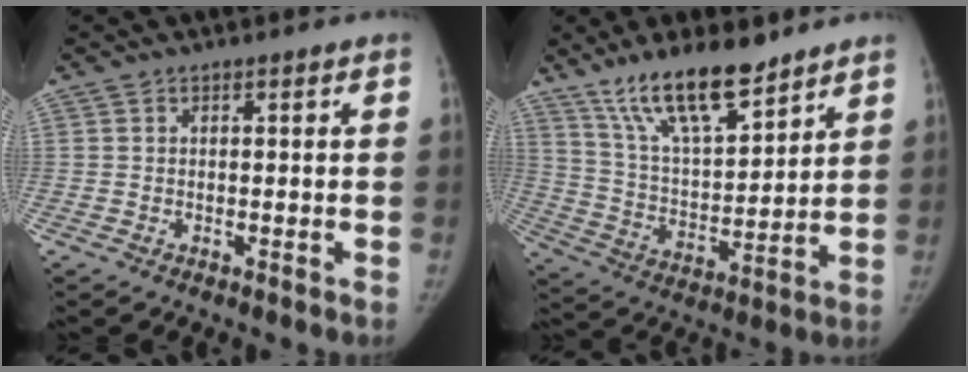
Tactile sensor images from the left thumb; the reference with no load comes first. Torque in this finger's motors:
{"motor_torque": [0.29, 0.23, 1.38, -1.39, 0.11]}